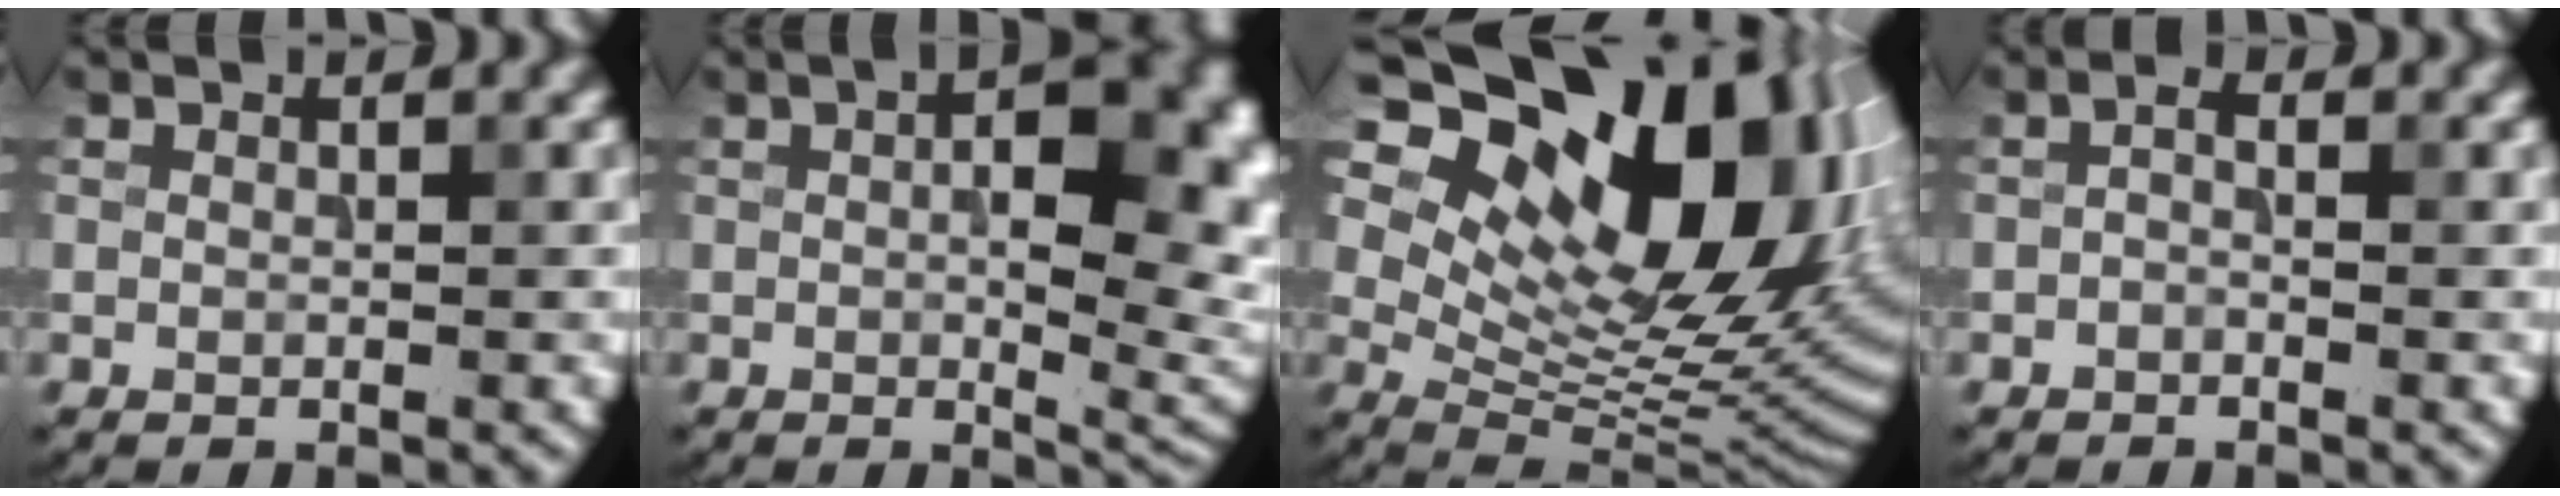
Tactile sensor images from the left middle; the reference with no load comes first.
{"total": 11.6, "force": [1.4, 5.2, 10.3], "torque": [-0.113, 0.013, 0.017]}
{"total": 17.2, "force": [8.3, 9.0, 12.1], "torque": [-0.188, 0.036, 0.146]}
{"total": 0.9, "force": [-0.6, 0.3, 0.6], "torque": [-0.013, 0.001, -0.014]}